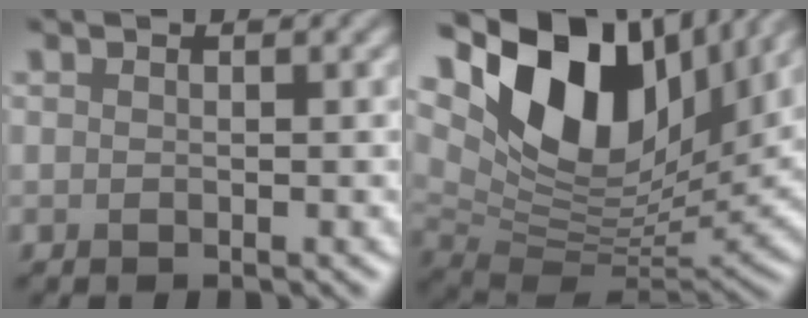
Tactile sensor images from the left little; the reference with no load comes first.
{"total": 15.3, "force": [7.1, 8.5, 10.6], "torque": [-0.195, 0.020, 0.121]}